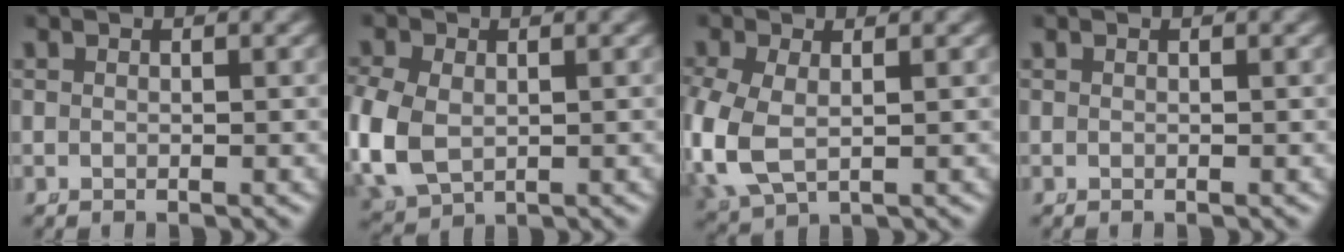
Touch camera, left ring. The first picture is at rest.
{"total": 5.4, "force": [-0.6, 4.4, 3.0], "torque": [-0.103, -0.032, 0.011]}
{"total": 5.3, "force": [-0.4, 3.9, 3.5], "torque": [-0.123, -0.026, 0.013]}
{"total": 0.0}